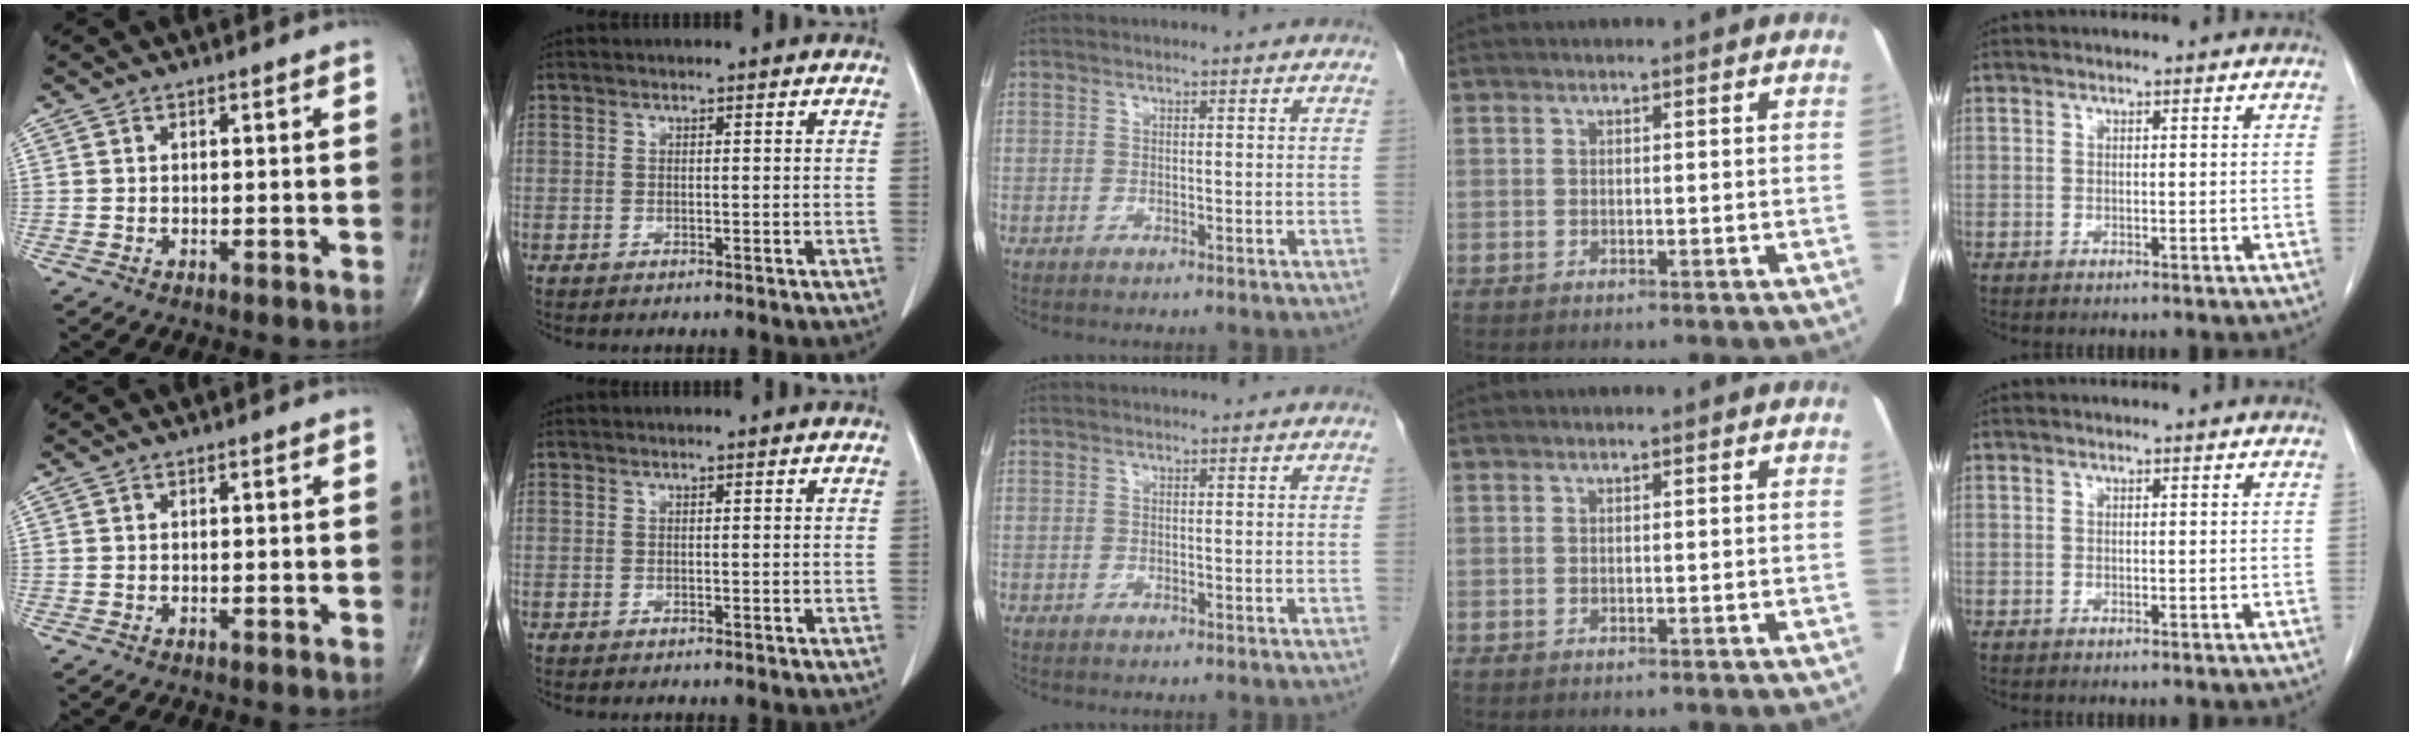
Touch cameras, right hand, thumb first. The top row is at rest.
{}